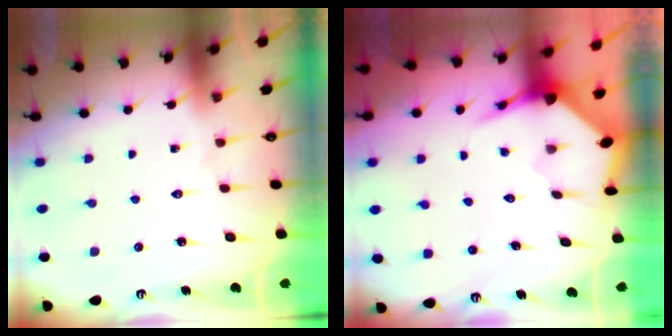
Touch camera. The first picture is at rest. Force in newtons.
{"total": 3.6, "press": 3.6, "slide": 0.4}